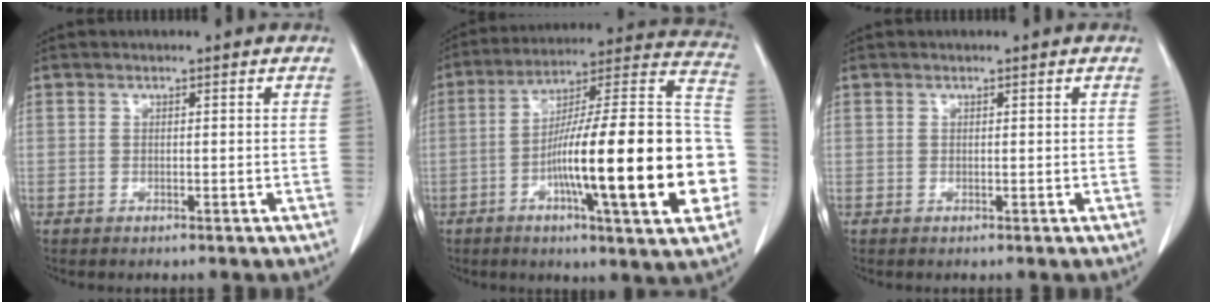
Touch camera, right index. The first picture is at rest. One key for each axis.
{"total": 27.1, "fx": -5.9, "fy": 2.4, "fz": 26.3, "tx": -0.327, "ty": 0.010, "tz": -0.099}
{"total": 0.0}